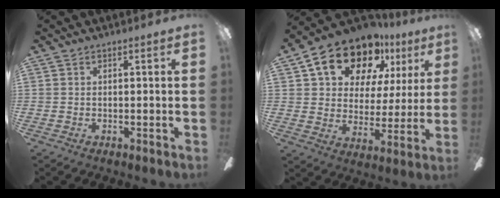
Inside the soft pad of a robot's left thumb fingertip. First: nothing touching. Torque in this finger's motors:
{"motor_torque": [0.59, 2.28, 1.35, -1.41, 0.11]}